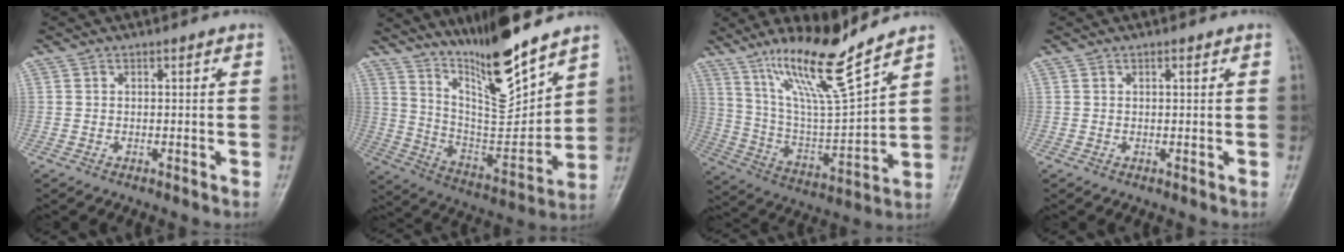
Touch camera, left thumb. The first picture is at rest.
{"total": 16.3, "force": [12.6, 2.6, 10.1], "torque": [-0.146, -0.087, 0.237]}
{"total": 15.7, "force": [11.6, 1.1, 10.5], "torque": [-0.181, -0.070, 0.224]}
{"total": 0.6, "force": [0.3, 0.2, 0.5], "torque": [-0.010, -0.001, 0.005]}